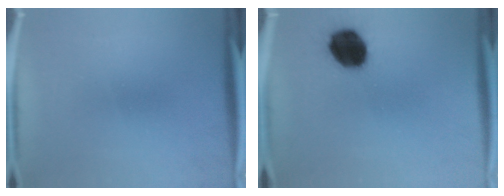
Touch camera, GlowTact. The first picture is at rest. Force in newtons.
{"total": 13.0}